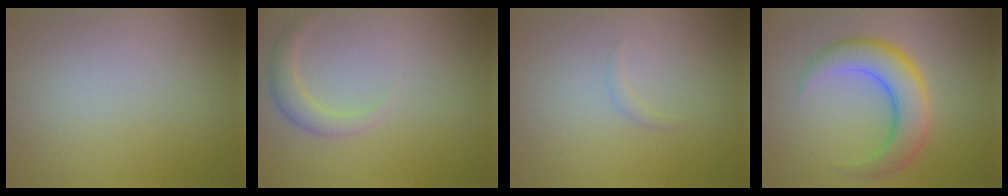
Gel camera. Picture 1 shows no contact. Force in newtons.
{"total": 2.1, "press": 2.1, "slide": 0.1}
{"total": 0.7, "press": 0.6, "slide": 0.1}
{"total": 6.1, "press": 6.1, "slide": 0.1}